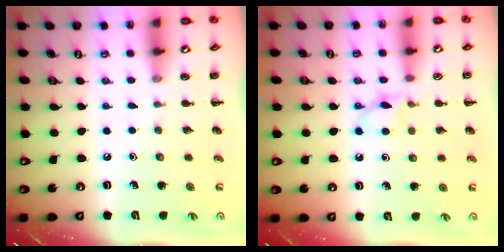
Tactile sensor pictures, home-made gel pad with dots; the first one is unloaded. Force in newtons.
{"total": 3.6, "press": 3.4, "slide": 1.3}